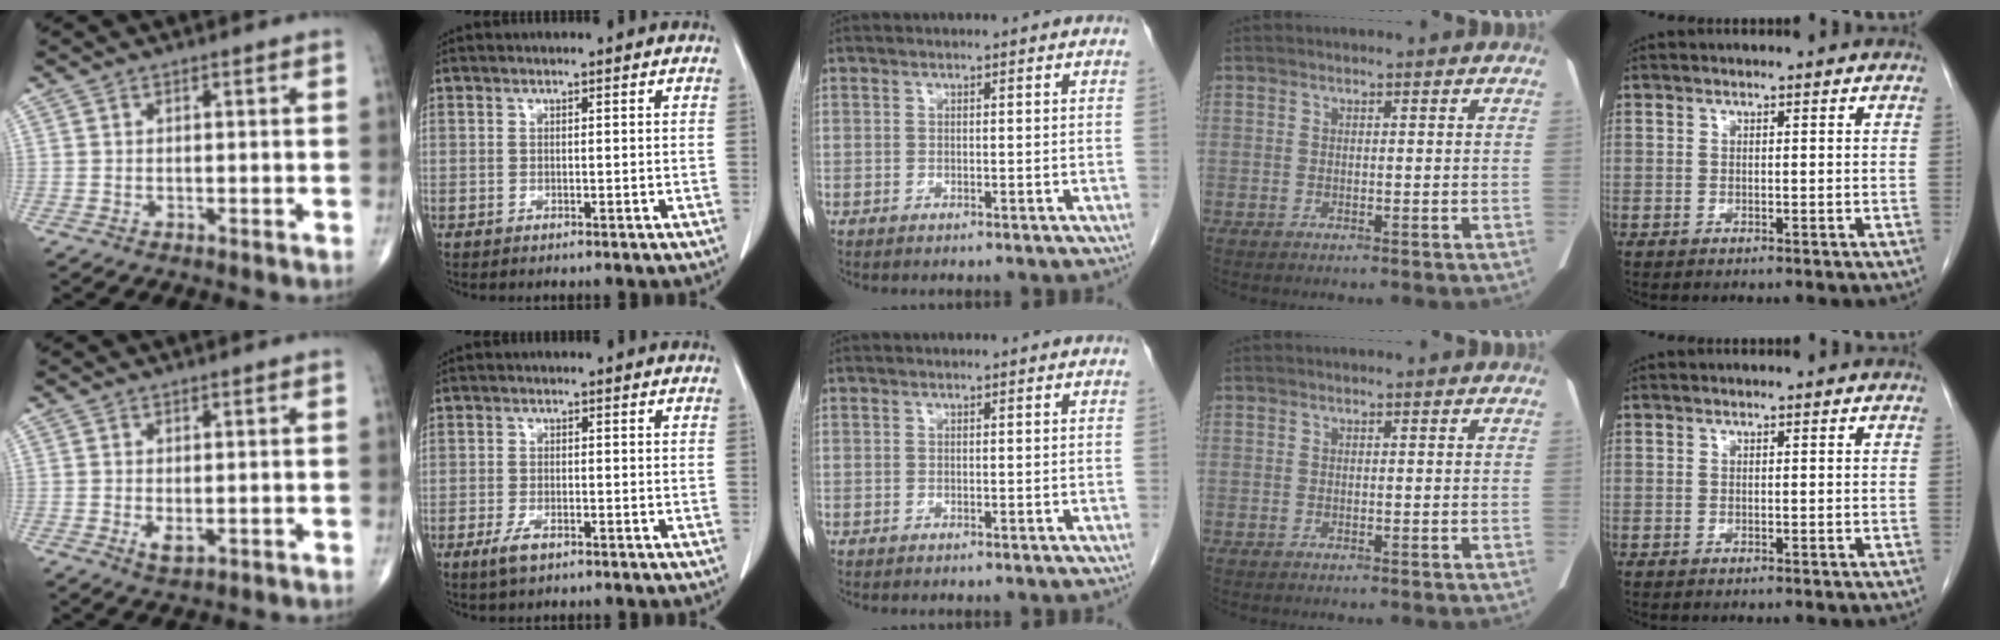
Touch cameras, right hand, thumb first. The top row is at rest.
{"thumb": {"total": 2.3, "force": [-0.4, 1.0, 2.0], "torque": [-0.032, -0.005, -0.001]}, "index": {"total": 2.9, "force": [-1.8, 1.0, 2.0], "torque": [-0.044, -0.002, -0.032]}}